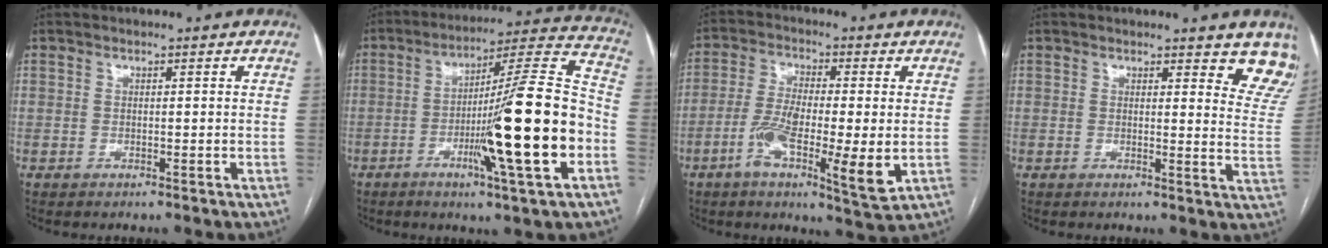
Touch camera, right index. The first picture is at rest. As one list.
[{"total": 20.3, "force": [-5.6, -0.2, 19.5], "torque": [-0.293, -0.003, -0.093]}, {"total": 12.4, "force": [-3.1, 2.4, 11.8], "torque": [-0.208, -0.012, -0.055]}, {"total": 8.0, "force": [6.9, 2.1, 3.4], "torque": [-0.014, -0.035, 0.046]}]